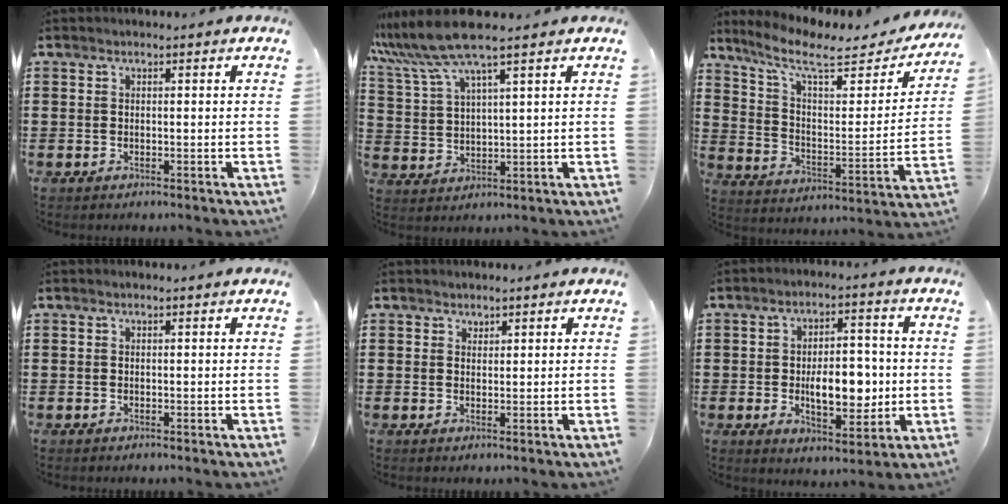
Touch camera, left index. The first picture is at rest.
{"total": 8.9, "force": [6.8, 0.6, 5.6], "torque": [-0.145, -0.024, 0.118]}
{"total": 9.3, "force": [6.8, 2.5, 5.8], "torque": [-0.132, -0.035, 0.114]}
{"total": 0.0}
{"total": 1.1, "force": [1.0, 0.5, 0.1], "torque": [-0.003, 0.000, 0.021]}
{"total": 9.3, "force": [-1.1, 4.7, 8.0], "torque": [-0.109, 0.003, -0.024]}